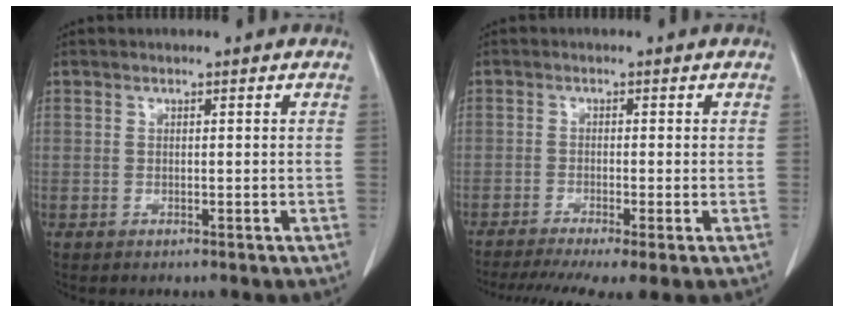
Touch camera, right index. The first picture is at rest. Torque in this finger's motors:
{"motor_torque": [1.28, -0.86, 0.54, 0.14]}